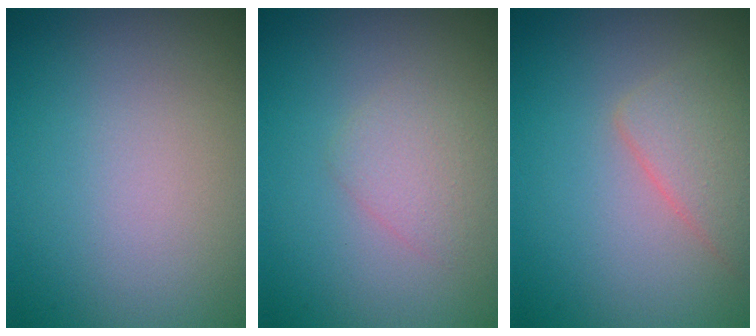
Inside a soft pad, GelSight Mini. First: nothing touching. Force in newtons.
{"total": 1.8, "press": 1.8, "slide": 0.0}
{"total": 2.8, "press": 2.8, "slide": 0.2}